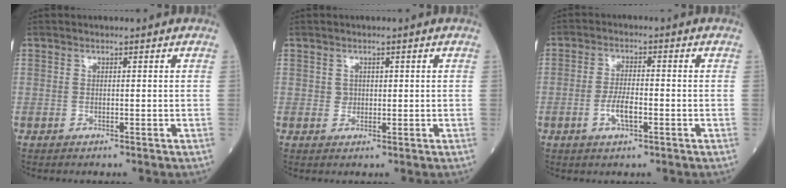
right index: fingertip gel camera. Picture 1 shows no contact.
{"total": 1.3, "force": [0.3, 1.2, 0.4], "torque": [-0.002, 0.000, 0.006]}
{"total": 4.2, "force": [-1.4, 1.2, 3.8], "torque": [-0.071, 0.002, -0.025]}